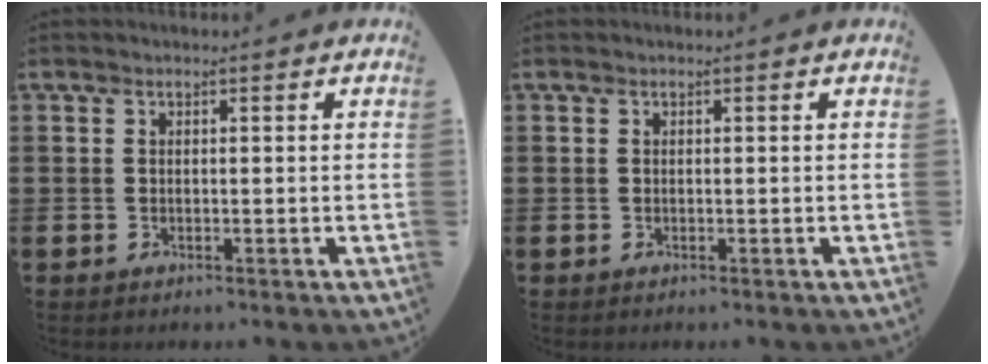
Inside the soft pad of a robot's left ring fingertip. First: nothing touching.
{"total": 0.0}